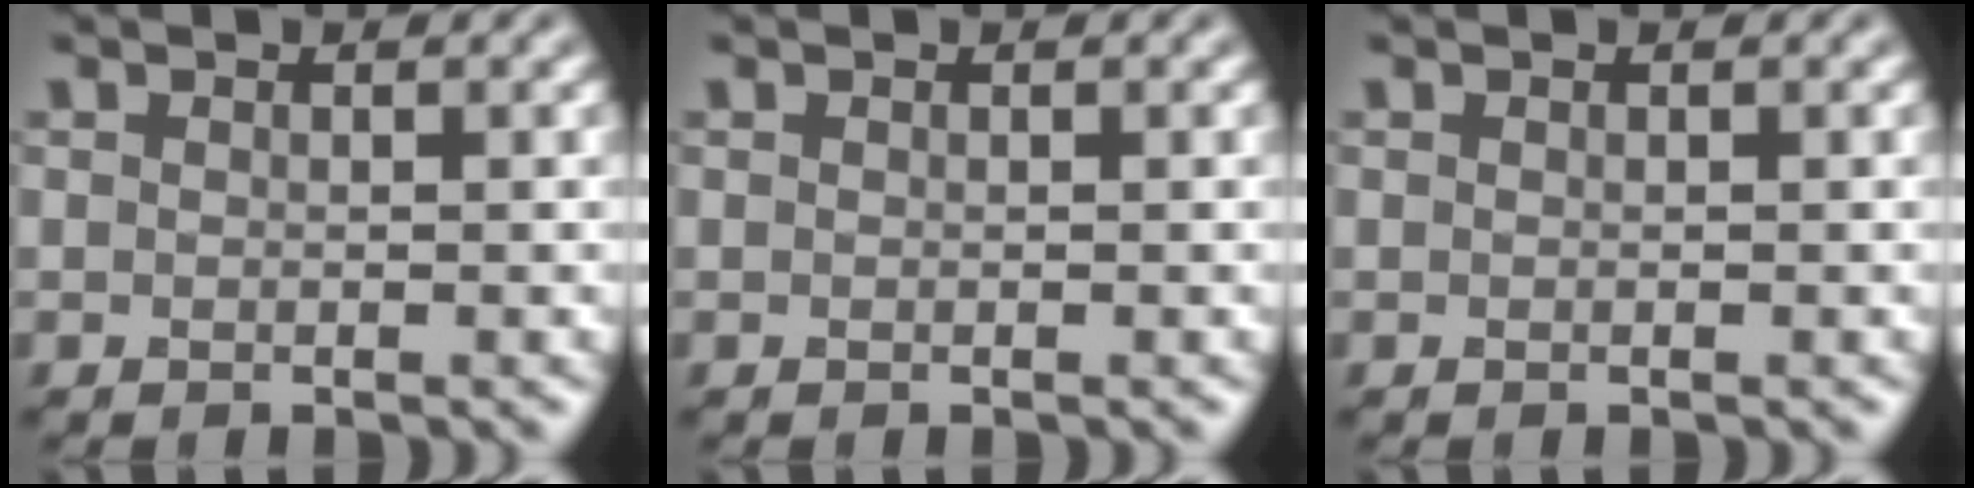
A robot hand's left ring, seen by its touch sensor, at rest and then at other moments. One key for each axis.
{"total": 0.0}
{"total": 0.0}